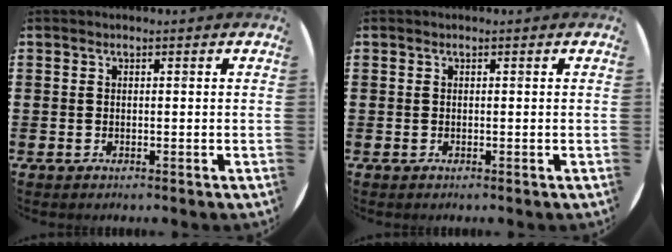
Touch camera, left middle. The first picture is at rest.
{"total": 0.0}